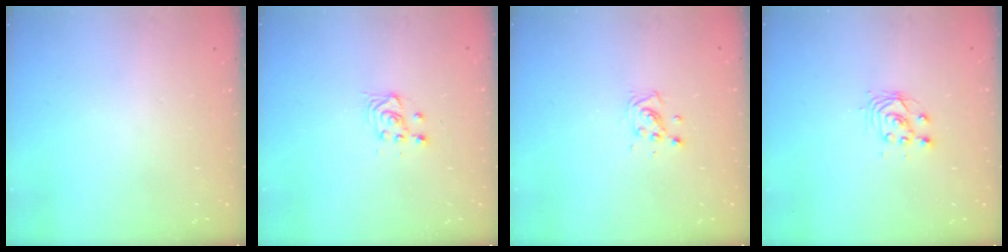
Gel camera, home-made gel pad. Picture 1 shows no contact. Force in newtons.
{"total": 3.6, "press": 3.3, "slide": 1.4}
{"total": 5.1, "press": 4.9, "slide": 1.3}
{"total": 3.1, "press": 3.0, "slide": 0.3}